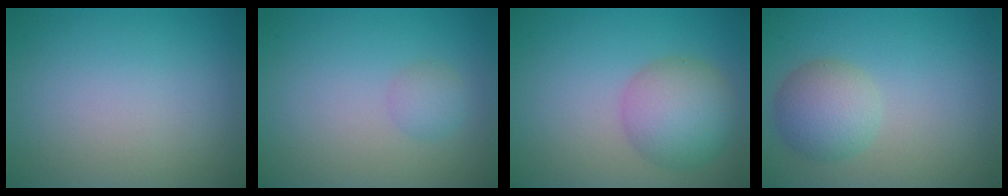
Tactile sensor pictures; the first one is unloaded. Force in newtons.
{"total": 1.4, "press": 1.4, "slide": 0.0}
{"total": 5.2, "press": 5.2, "slide": 0.2}
{"total": 3.7, "press": 3.7, "slide": 0.3}